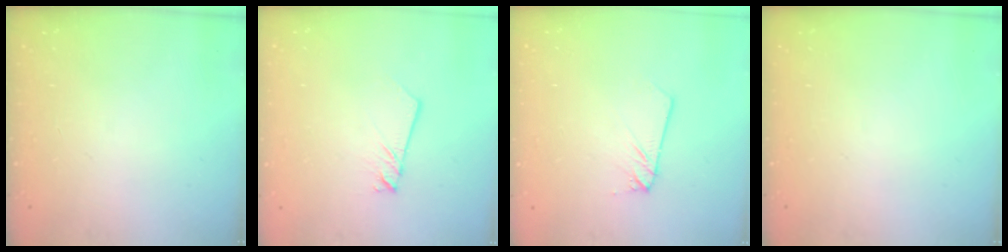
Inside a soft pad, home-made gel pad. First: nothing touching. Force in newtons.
{"total": 2.5, "press": 2.5, "slide": 0.1}
{"total": 2.3, "press": 2.3, "slide": 0.1}
{"total": 0.0}